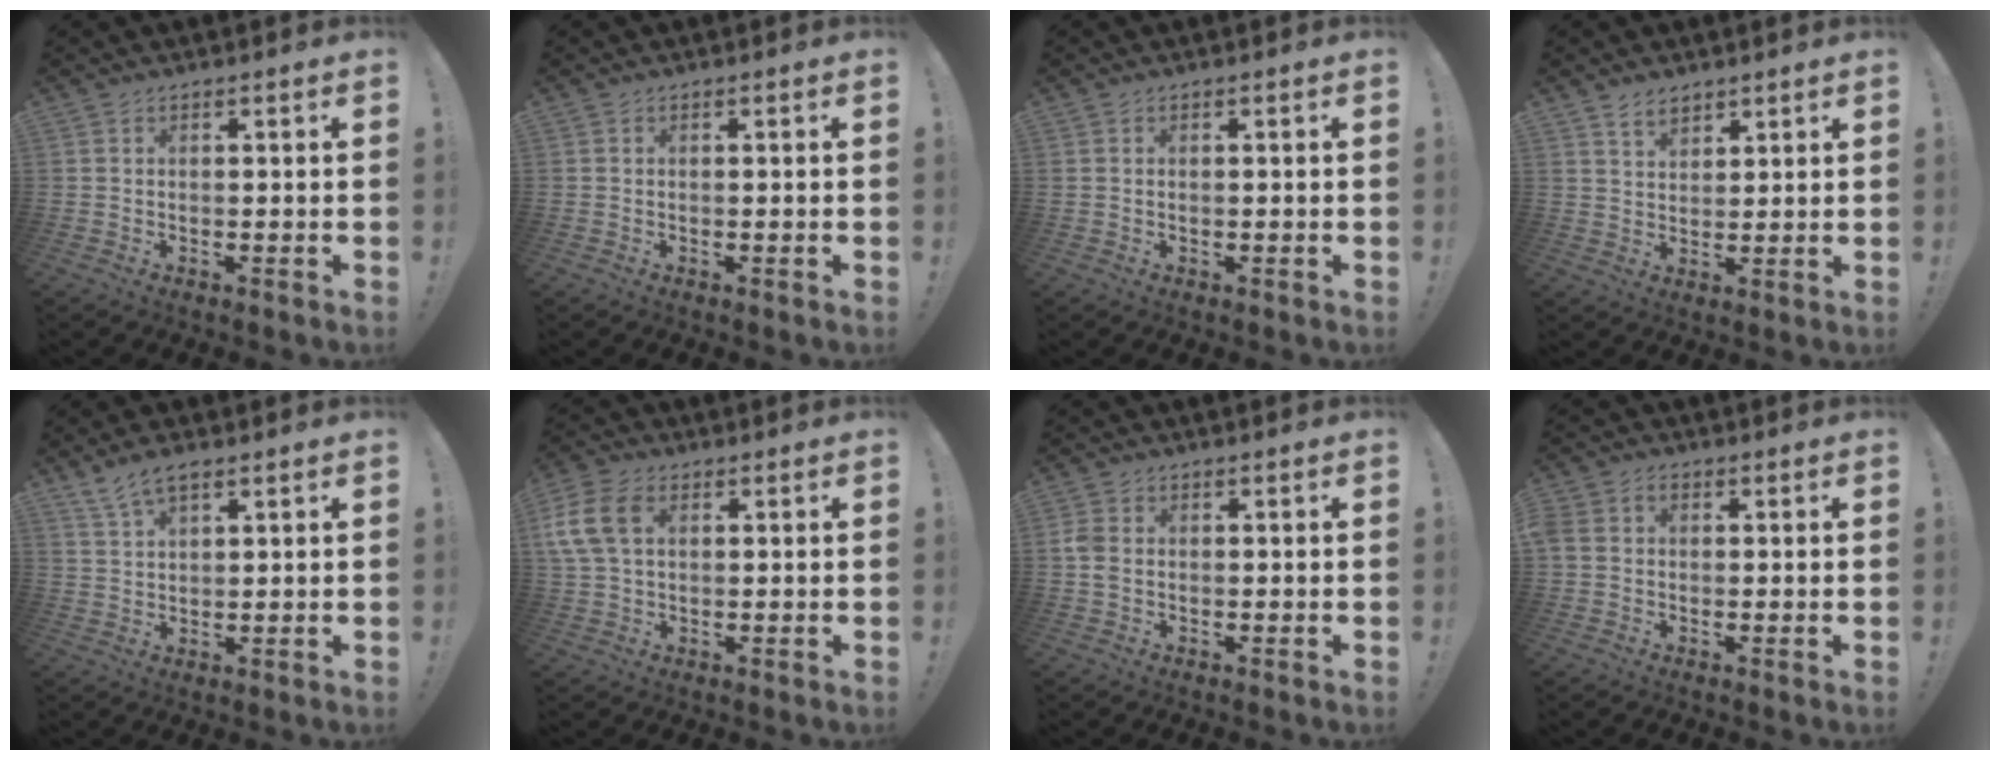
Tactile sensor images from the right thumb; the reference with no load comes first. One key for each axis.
{"total": 0.0}
{"total": 0.0}
{"total": 4.8, "fx": 3.7, "fy": 2.6, "fz": 1.5, "tx": -0.022, "ty": -0.019, "tz": 0.069}
{"total": 5.7, "fx": 4.0, "fy": 2.0, "fz": 3.4, "tx": -0.059, "ty": -0.019, "tz": 0.076}
{"total": 11.3, "fx": 2.8, "fy": 7.6, "fz": 8.0, "tx": -0.177, "ty": 0.006, "tz": 0.054}
{"total": 4.0, "fx": -0.1, "fy": 2.9, "fz": 2.7, "tx": -0.064, "ty": 0.006, "tz": -0.002}
{"total": 3.9, "fx": -0.1, "fy": 3.4, "fz": 2.1, "tx": -0.046, "ty": 0.011, "tz": -0.001}